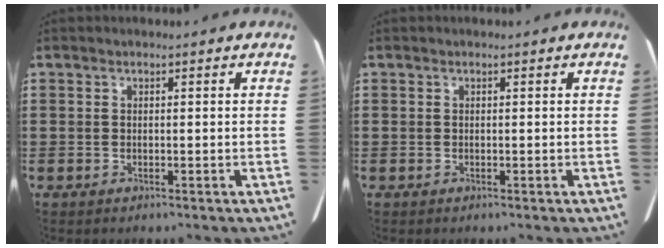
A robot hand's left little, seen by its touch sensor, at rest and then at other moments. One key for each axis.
{"total": 0.0}